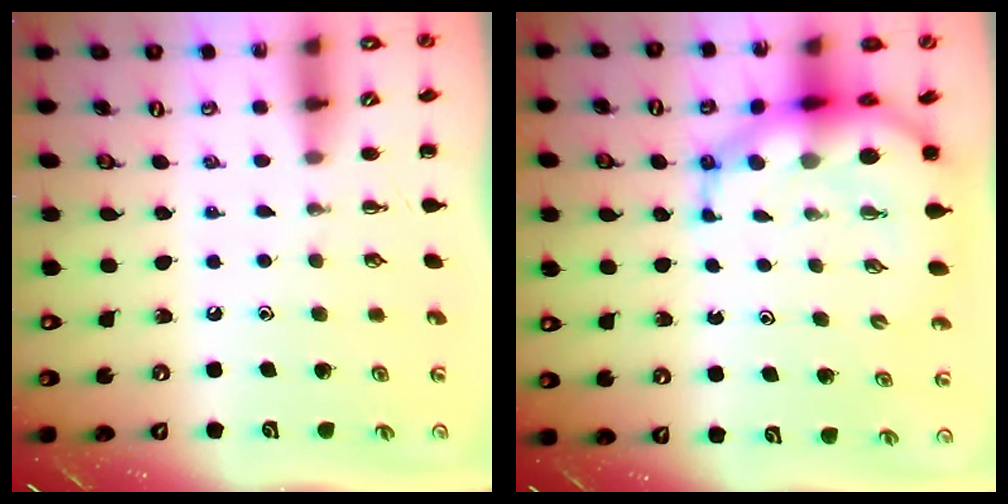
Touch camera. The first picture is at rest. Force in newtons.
{"total": 9.9, "press": 9.5, "slide": 2.8}